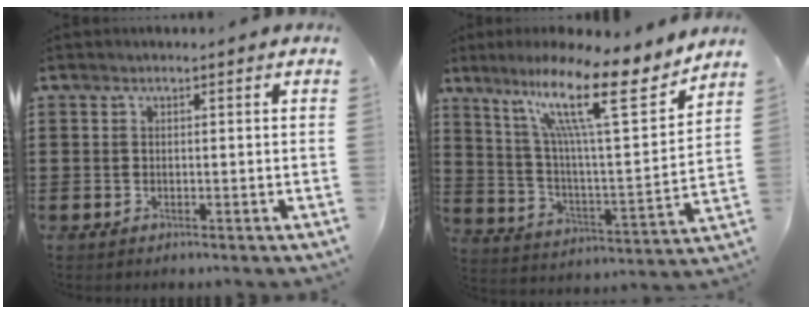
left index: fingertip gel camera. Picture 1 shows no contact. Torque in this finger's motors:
{"motor_torque": [1.87, -0.27, 1.00, 0.21]}